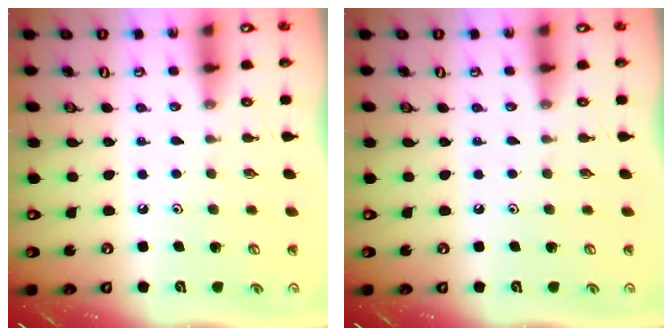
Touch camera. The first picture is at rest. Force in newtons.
{"total": 0.0}